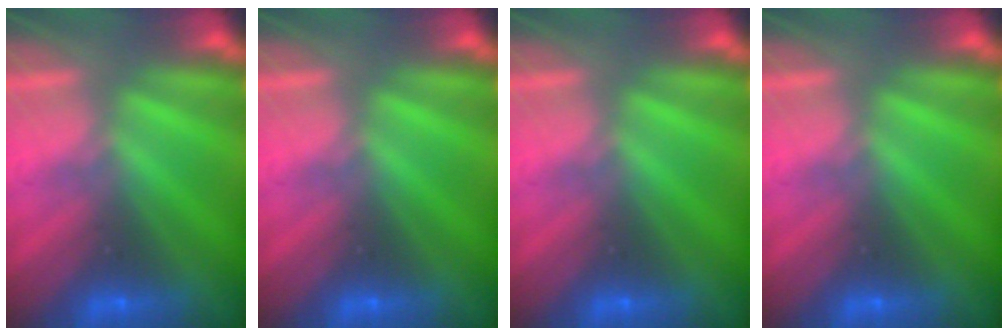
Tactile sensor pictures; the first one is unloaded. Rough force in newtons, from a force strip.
{"total": 0.0}
{"total": 0.0}
{"total": 0.0}